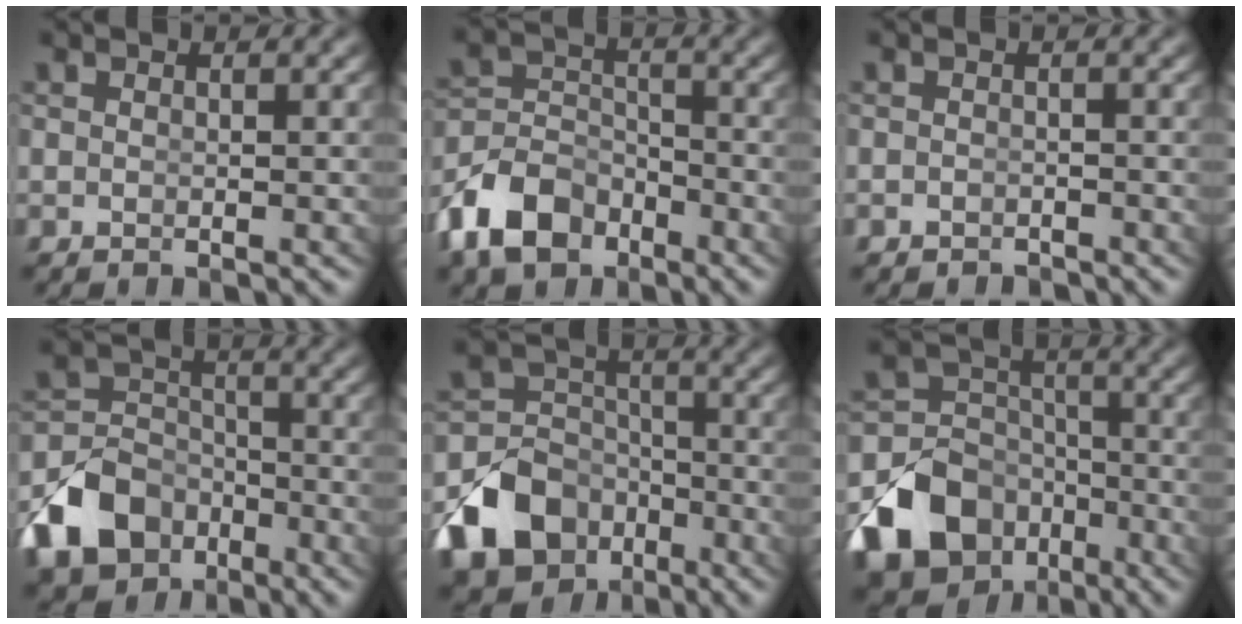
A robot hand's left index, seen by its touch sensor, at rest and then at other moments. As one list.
[{"total": 6.5, "force": [-4.1, 4.4, 2.7], "torque": [-0.054, -0.025, -0.062]}, {"total": 1.3, "force": [-1.3, 0.1, -0.2], "torque": [0.000, -0.017, -0.011]}, {"total": 7.3, "force": [-4.1, 5.5, 2.6], "torque": [-0.040, -0.025, -0.068]}, {"total": 9.6, "force": [-5.2, 7.3, 3.3], "torque": [-0.047, -0.035, -0.083]}, {"total": 12.5, "force": [-6.6, 9.7, 4.3], "torque": [-0.068, -0.052, -0.104]}]